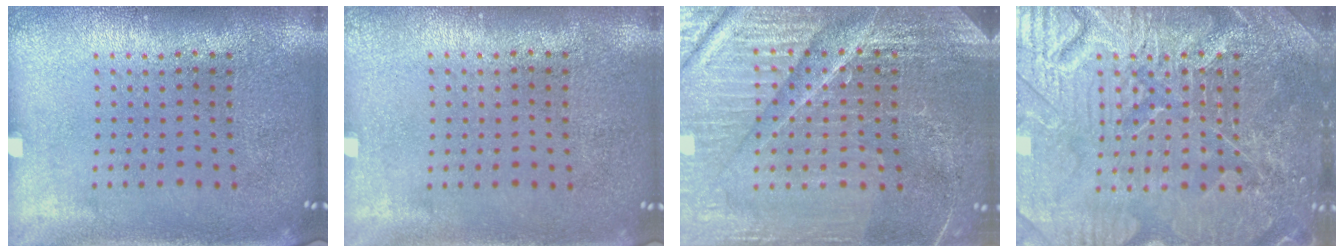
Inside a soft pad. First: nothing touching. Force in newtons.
{"total": 0.0}
{"total": 5.5, "press": 5.1, "slide": 2.1}
{"total": 7.9, "press": 7.8, "slide": 0.9}